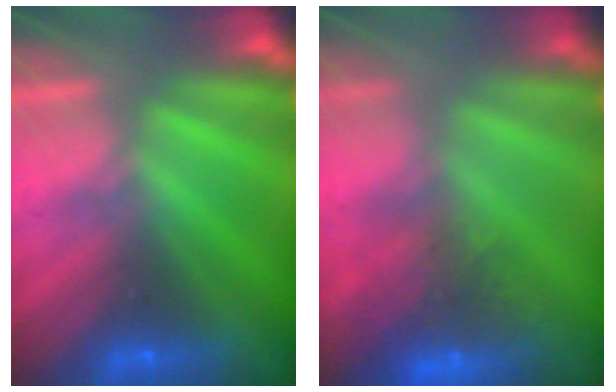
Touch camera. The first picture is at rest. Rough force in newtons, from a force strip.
{"total": 10.2}